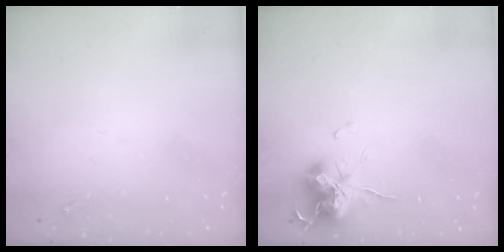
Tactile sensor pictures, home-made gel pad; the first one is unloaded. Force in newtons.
{"total": 12.6, "press": 12.5, "slide": 1.4}